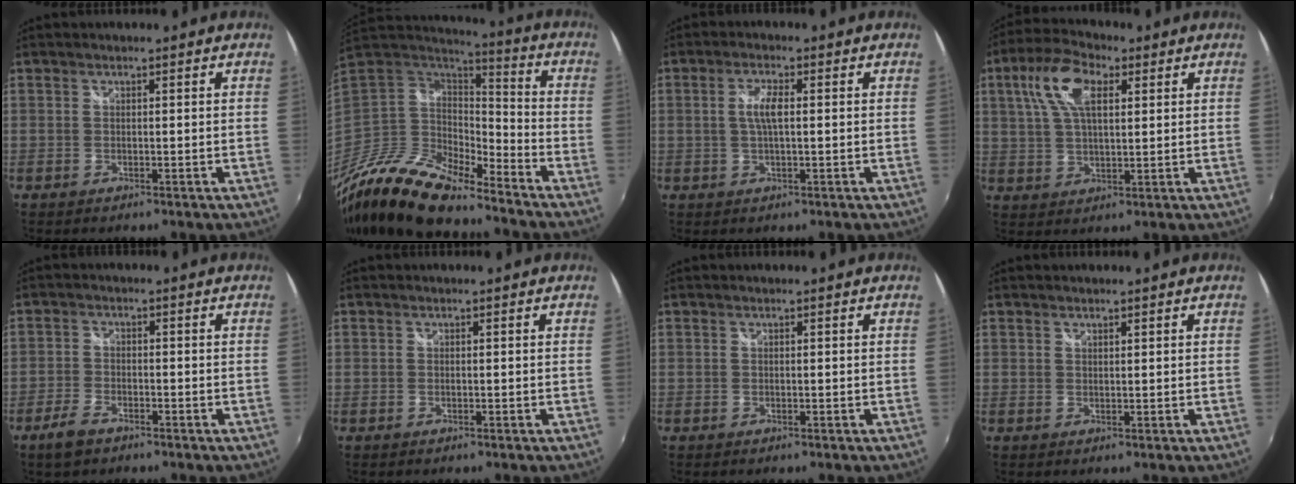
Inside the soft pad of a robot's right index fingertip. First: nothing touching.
{"total": 20.7, "force": [-15.9, 6.7, 11.5], "torque": [-0.241, -0.040, -0.298]}
{"total": 3.7, "force": [0.3, 1.0, 3.6], "torque": [-0.070, 0.003, 0.006]}
{"total": 10.8, "force": [4.0, 5.1, 8.6], "torque": [-0.173, 0.026, 0.072]}
{"total": 4.7, "force": [-3.3, 2.2, 2.5], "torque": [-0.069, -0.003, -0.066]}
{"total": 0.0}
{"total": 0.0}
{"total": 0.7, "force": [0.7, 0.2, 0.1], "torque": [-0.002, 0.001, 0.013]}